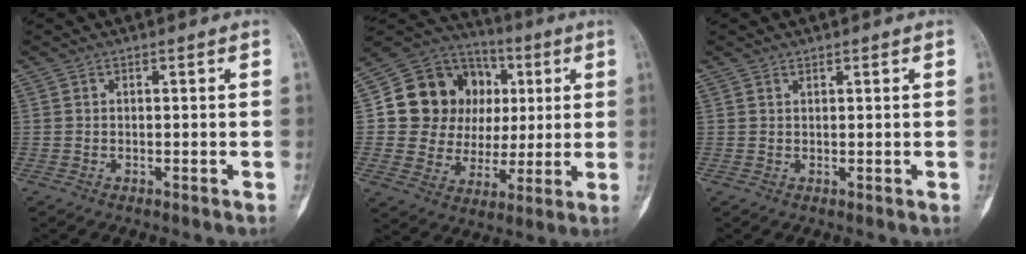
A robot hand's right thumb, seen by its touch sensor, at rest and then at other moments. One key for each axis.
{"total": 20.1, "fx": 3.7, "fy": 16.8, "fz": 10.4, "tx": -0.130, "ty": 0.031, "tz": 0.078}
{"total": 0.7, "fx": 0.6, "fy": 0.3, "fz": 0.1, "tx": 0.000, "ty": -0.005, "tz": 0.010}